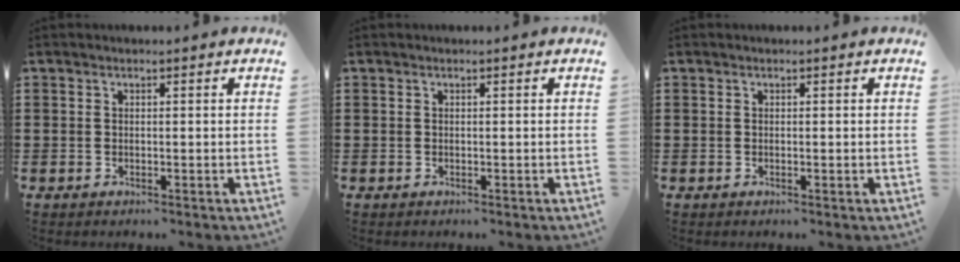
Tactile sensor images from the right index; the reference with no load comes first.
{"total": 0.0}
{"total": 0.0}